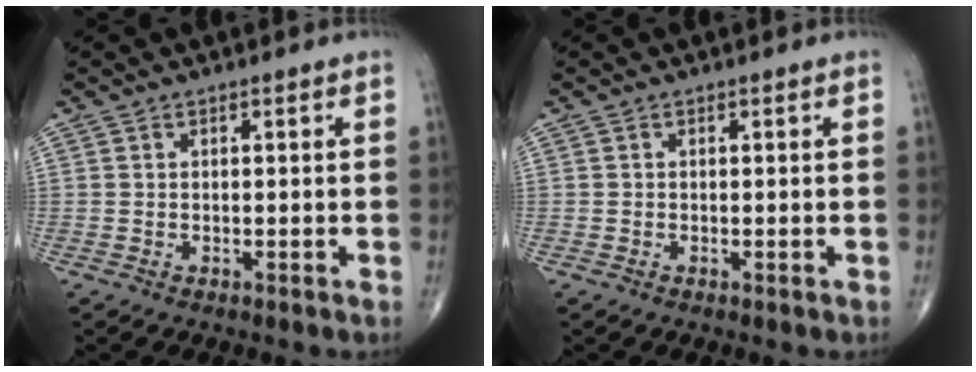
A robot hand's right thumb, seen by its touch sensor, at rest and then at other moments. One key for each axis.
{"total": 0.0}